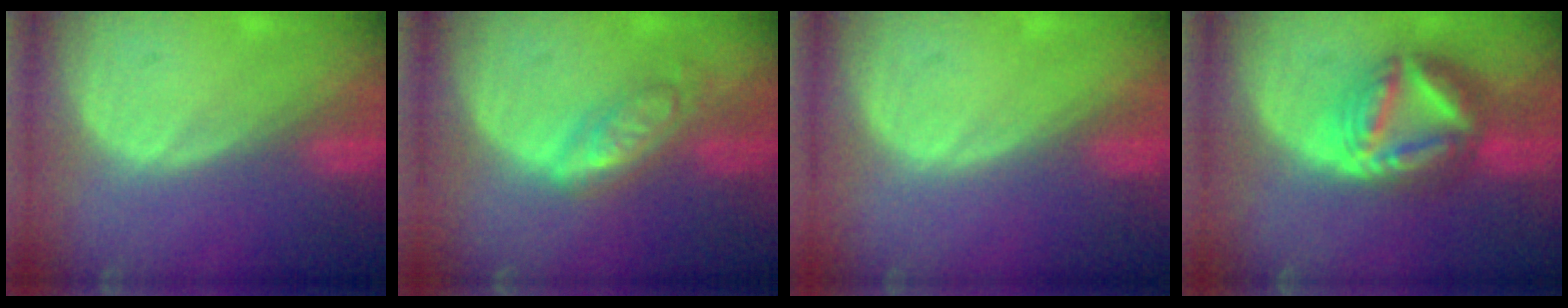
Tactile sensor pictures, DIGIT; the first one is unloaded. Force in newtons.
{"total": 5.7, "press": 5.0, "slide": 2.8}
{"total": 0.0}
{"total": 9.0, "press": 9.0, "slide": 0.9}